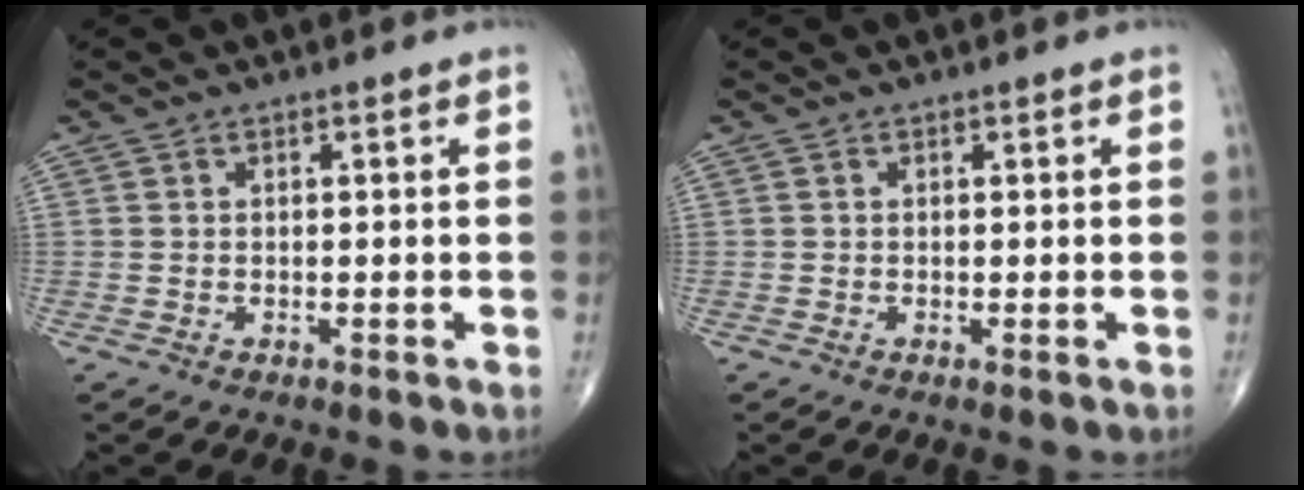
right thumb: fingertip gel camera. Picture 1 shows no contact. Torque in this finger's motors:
{"motor_torque": [0.39, 0.06, 0.19, 0.00, 0.09]}